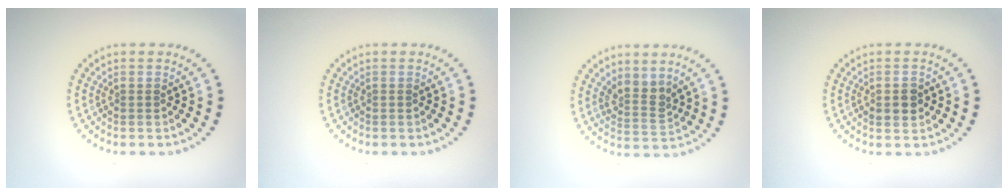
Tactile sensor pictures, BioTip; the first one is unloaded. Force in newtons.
{"total": 0.0}
{"total": 2.6, "press": 1.9, "slide": 1.7}
{"total": 2.4, "press": 2.4, "slide": 0.2}